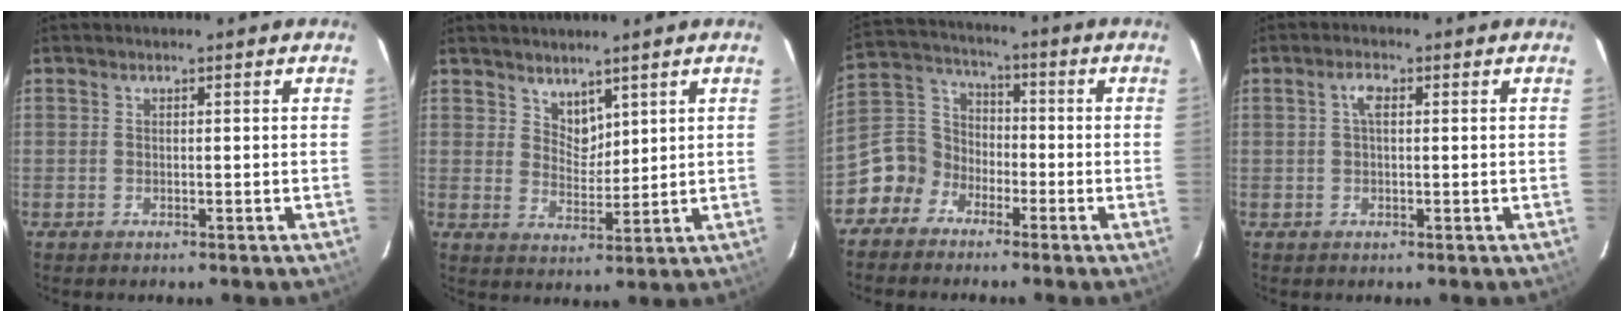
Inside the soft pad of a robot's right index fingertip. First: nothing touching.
{"total": 4.3, "force": [3.4, 2.2, 1.3], "torque": [-0.013, 0.000, 0.065]}
{"total": 8.5, "force": [-4.9, 6.9, 0.9], "torque": [-0.034, 0.046, -0.114]}
{"total": 2.2, "force": [0.5, 0.9, 1.9], "torque": [-0.040, 0.008, 0.007]}